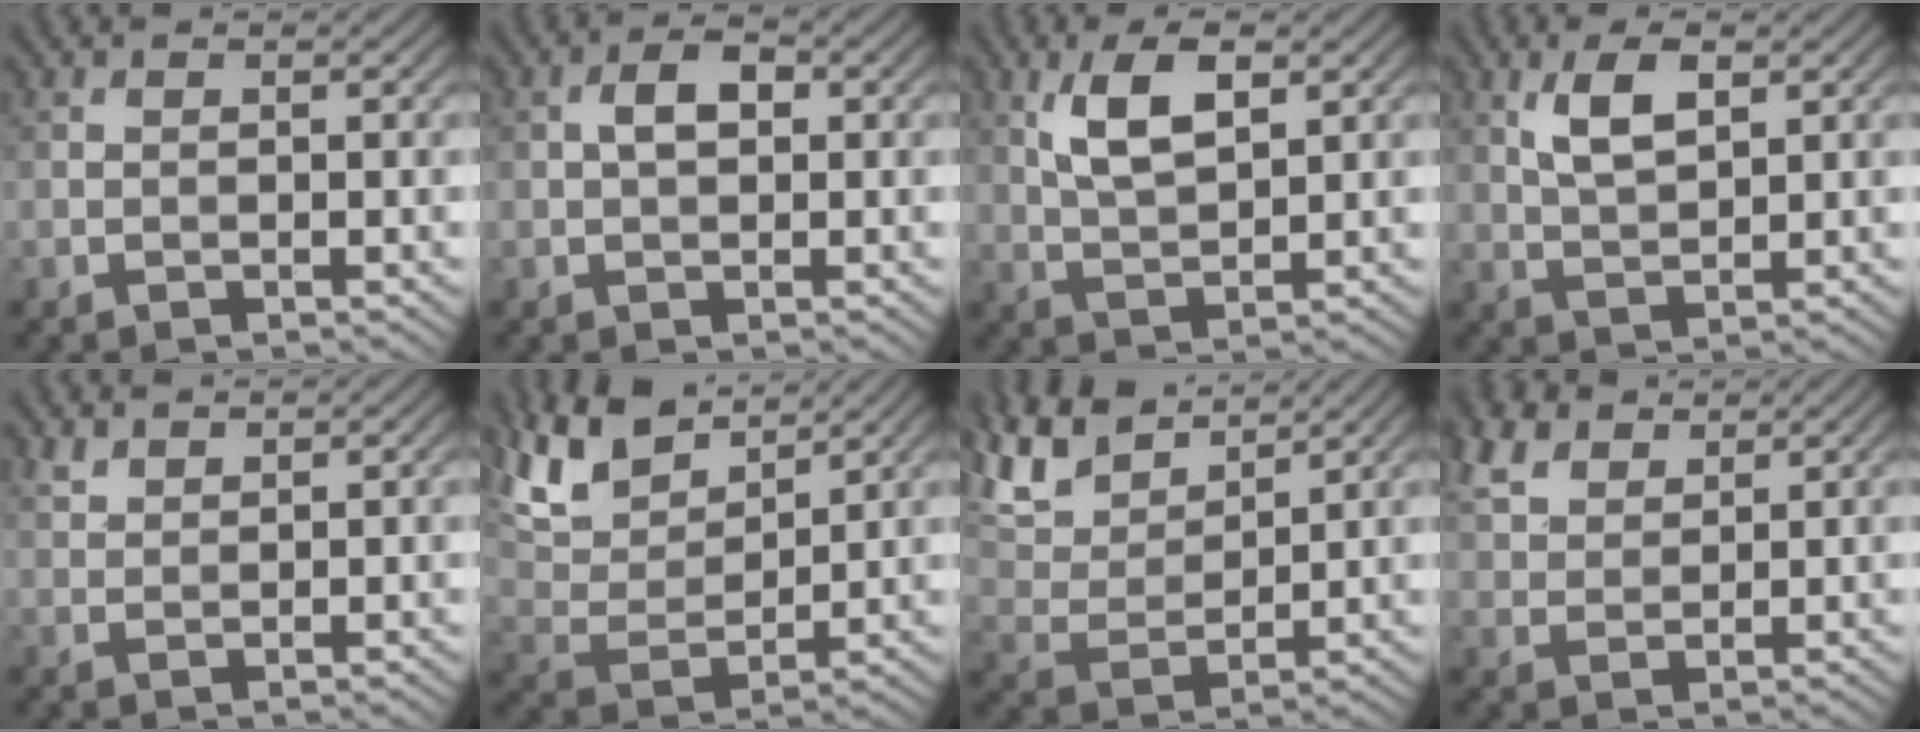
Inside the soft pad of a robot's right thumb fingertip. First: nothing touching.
{"total": 3.1, "force": [0.5, 1.8, 2.5], "torque": [-0.045, 0.007, 0.004]}
{"total": 6.1, "force": [2.7, 2.4, 4.9], "torque": [-0.105, -0.001, 0.053]}
{"total": 4.7, "force": [2.1, 1.9, 3.8], "torque": [-0.085, 0.002, 0.043]}
{"total": 1.8, "force": [1.6, 0.7, 0.6], "torque": [-0.016, 0.002, 0.037]}
{"total": 11.3, "force": [8.2, 4.6, 6.3], "torque": [-0.167, 0.020, 0.158]}
{"total": 11.8, "force": [8.9, 4.4, 6.4], "torque": [-0.182, 0.021, 0.162]}
{"total": 5.6, "force": [3.8, 3.1, 2.8], "torque": [-0.076, 0.011, 0.079]}